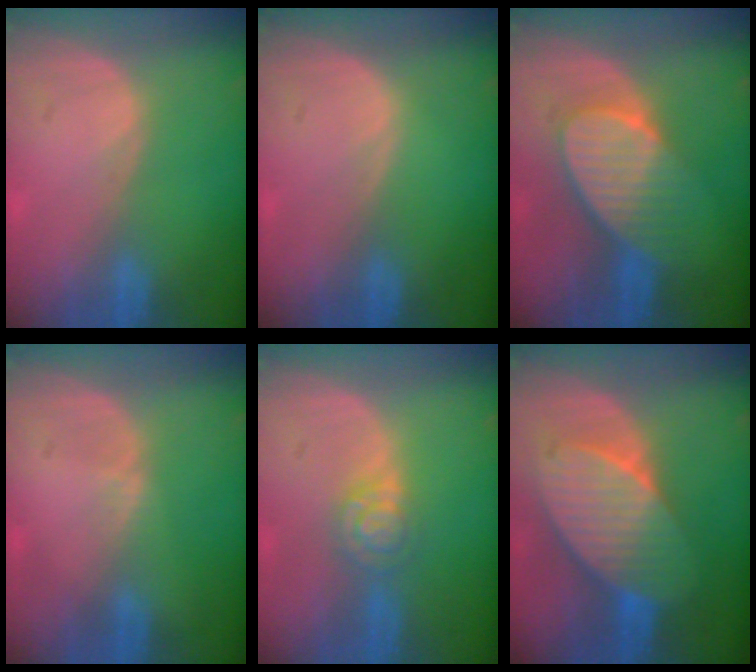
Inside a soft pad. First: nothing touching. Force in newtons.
{"total": 0.0}
{"total": 7.6, "press": 7.4, "slide": 1.8}
{"total": 0.5, "press": 0.5, "slide": 0.2}
{"total": 4.7, "press": 4.0, "slide": 2.5}
{"total": 9.2, "press": 9.2, "slide": 0.4}